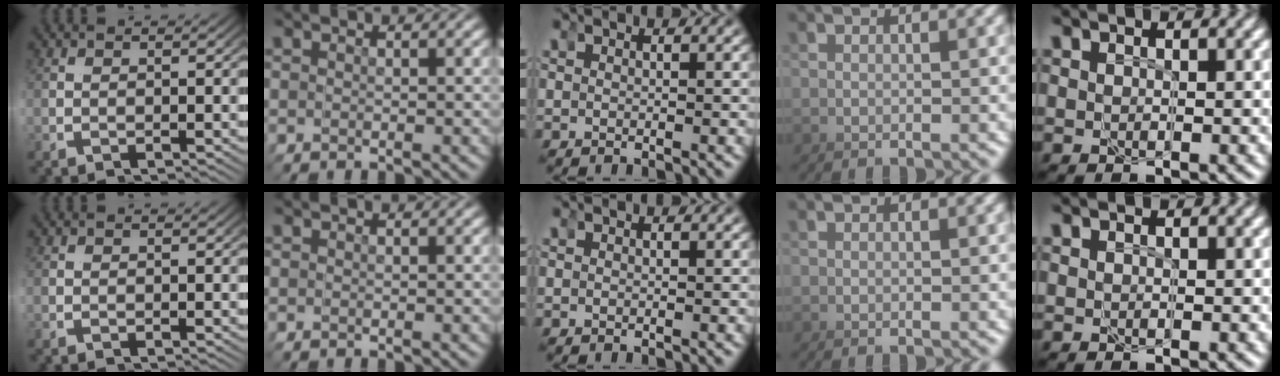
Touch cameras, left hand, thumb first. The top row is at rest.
{}